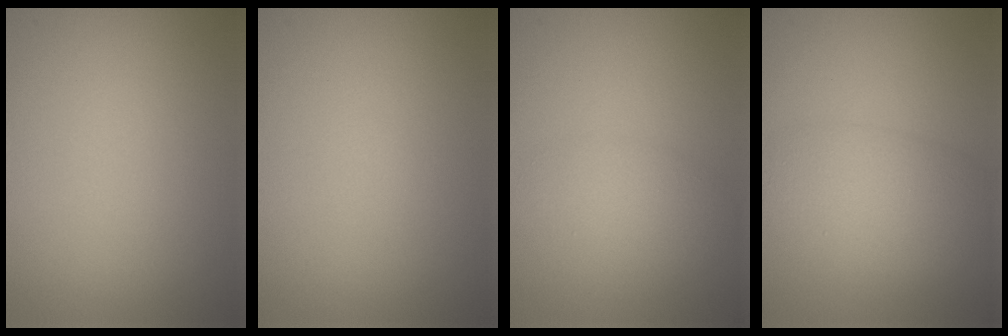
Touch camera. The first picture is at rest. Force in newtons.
{"total": 0.0}
{"total": 2.3, "press": 2.3, "slide": 0.1}
{"total": 5.0, "press": 5.0, "slide": 0.1}